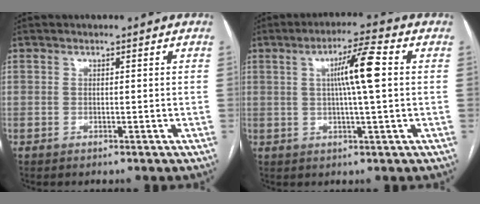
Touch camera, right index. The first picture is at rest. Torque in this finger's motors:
{"motor_torque": [0.60, 0.10, 0.35, 0.10]}